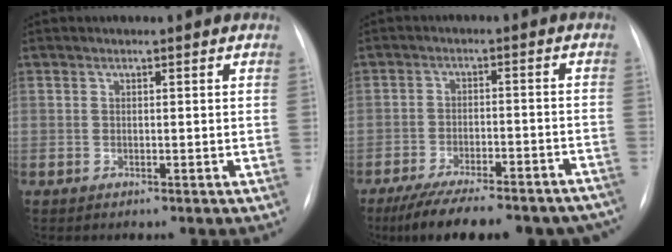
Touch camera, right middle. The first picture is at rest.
{"total": 21.6, "force": [-18.5, 5.5, 9.8], "torque": [-0.126, -0.003, -0.247]}